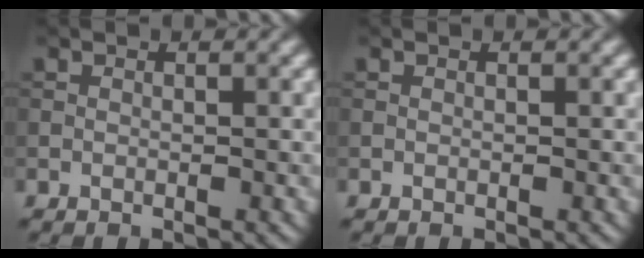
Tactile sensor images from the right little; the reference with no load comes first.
{"total": 0.0}